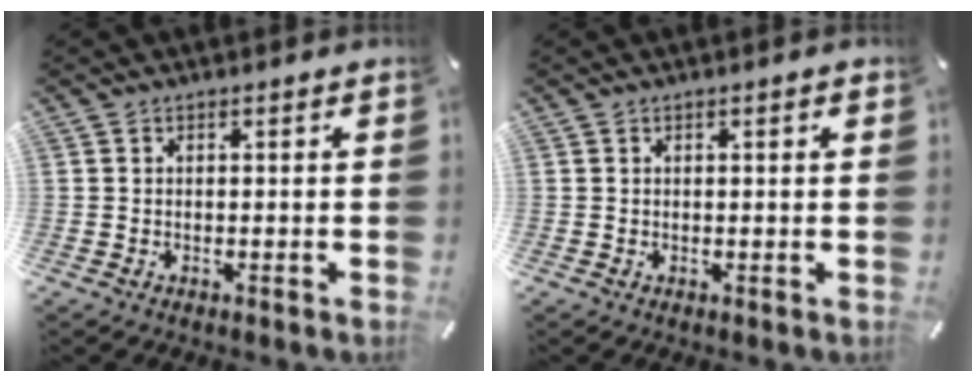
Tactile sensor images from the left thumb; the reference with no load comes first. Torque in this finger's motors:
{"motor_torque": [-0.49, -0.05, -0.03, 0.27, -0.06]}